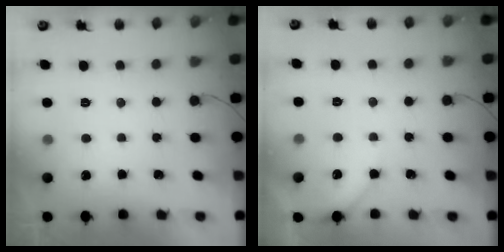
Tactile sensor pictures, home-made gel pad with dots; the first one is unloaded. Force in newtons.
{"total": 3.6, "press": 3.5, "slide": 0.6}